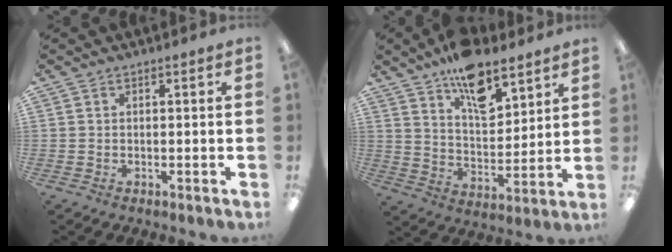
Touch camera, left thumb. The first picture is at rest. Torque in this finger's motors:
{"motor_torque": [1.70, 1.04, 1.12, -1.04, 0.35]}